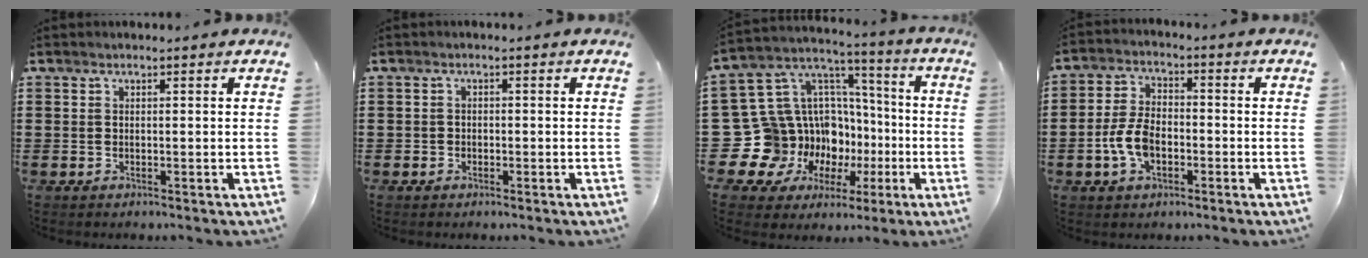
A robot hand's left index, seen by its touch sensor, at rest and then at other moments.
{"total": 1.0, "force": [-0.7, 0.7, 0.1], "torque": [-0.005, 0.001, -0.015]}
{"total": 16.1, "force": [-4.2, 14.8, 4.7], "torque": [-0.139, -0.044, -0.019]}
{"total": 6.7, "force": [-2.1, 3.9, 5.0], "torque": [-0.128, 0.000, -0.047]}